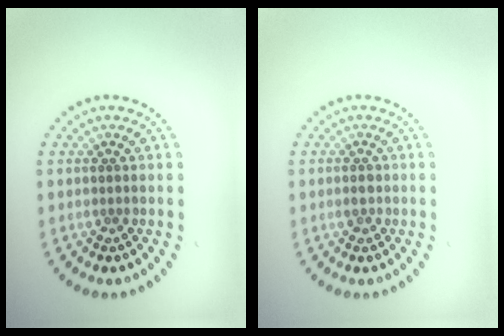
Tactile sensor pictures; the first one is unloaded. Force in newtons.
{"total": 1.0, "press": 1.0, "slide": 0.2}